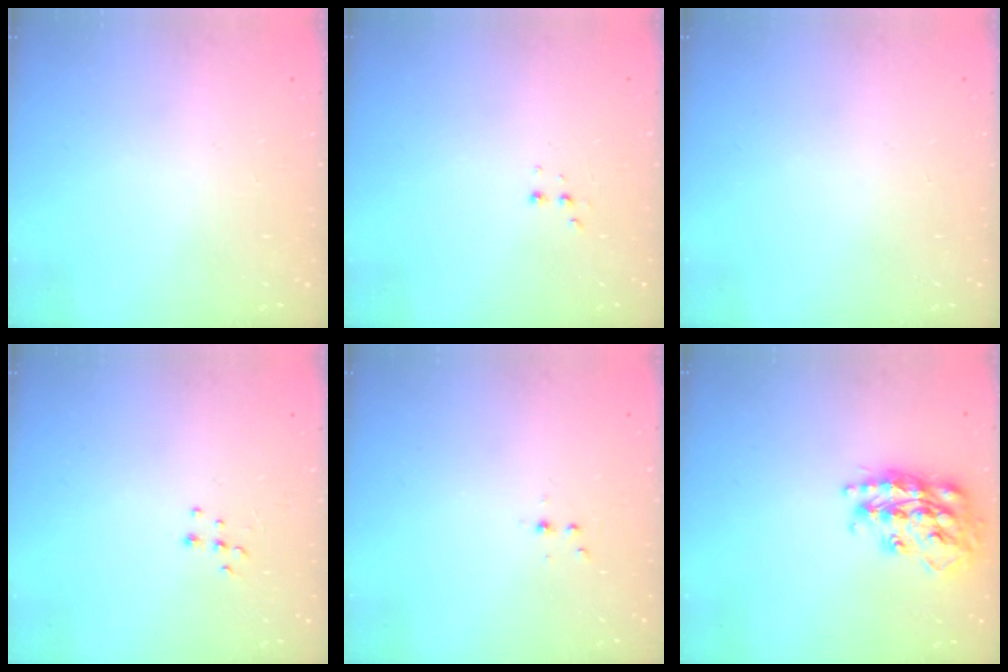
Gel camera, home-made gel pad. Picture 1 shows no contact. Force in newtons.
{"total": 2.5, "press": 2.4, "slide": 0.8}
{"total": 0.0}
{"total": 6.7, "press": 6.7, "slide": 0.6}
{"total": 3.0, "press": 2.6, "slide": 1.5}
{"total": 19.5, "press": 19.4, "slide": 1.3}